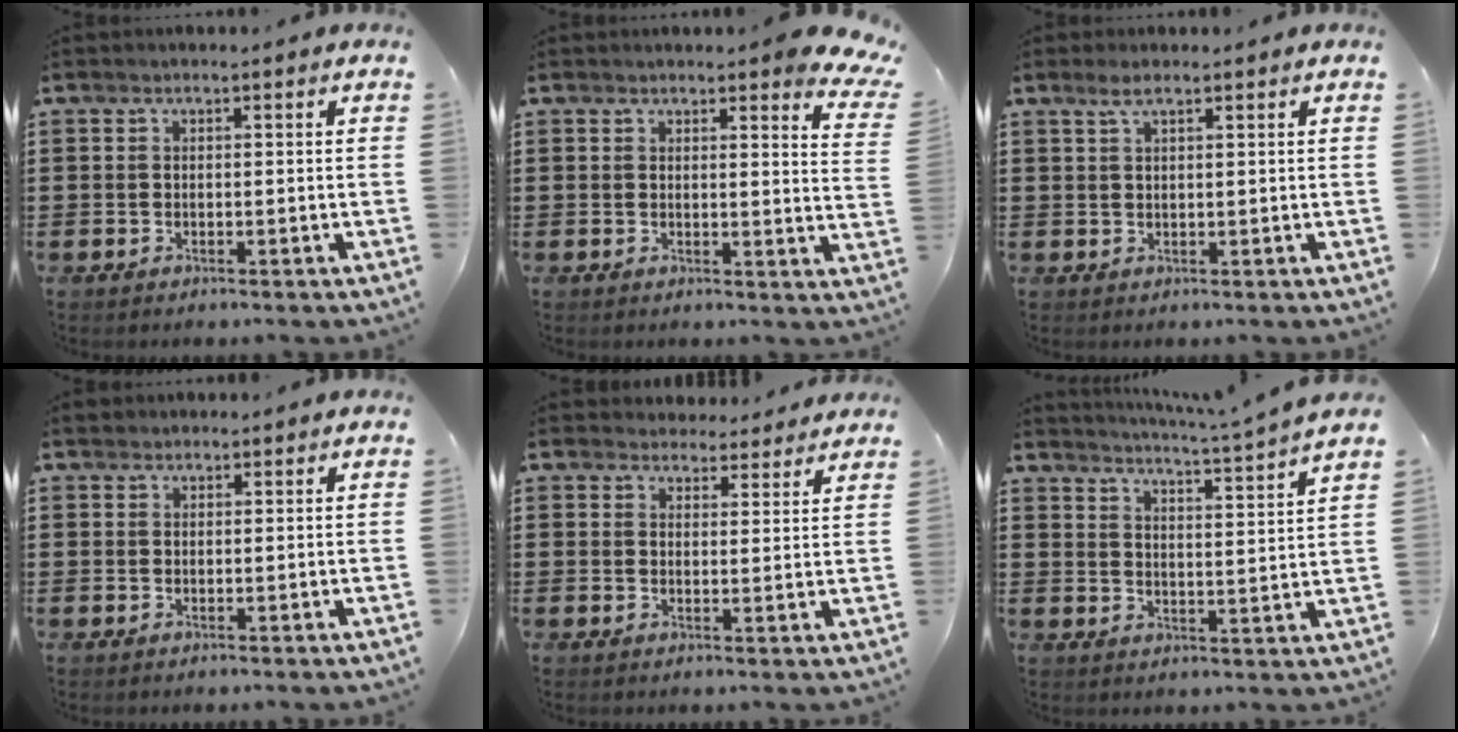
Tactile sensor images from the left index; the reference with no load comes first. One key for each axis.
{"total": 4.0, "fx": 3.6, "fy": 0.3, "fz": 1.5, "tx": -0.019, "ty": -0.019, "tz": 0.062}
{"total": 2.1, "fx": 1.3, "fy": 0.4, "fz": 1.5, "tx": -0.032, "ty": 0.002, "tz": 0.024}
{"total": 1.3, "fx": 1.1, "fy": 0.7, "fz": 0.0, "tx": -0.002, "ty": 0.003, "tz": 0.022}
{"total": 3.6, "fx": 3.4, "fy": 1.0, "fz": 0.1, "tx": -0.006, "ty": -0.012, "tz": 0.063}
{"total": 4.1, "fx": 3.6, "fy": -1.3, "fz": 1.3, "tx": -0.033, "ty": -0.037, "tz": 0.054}